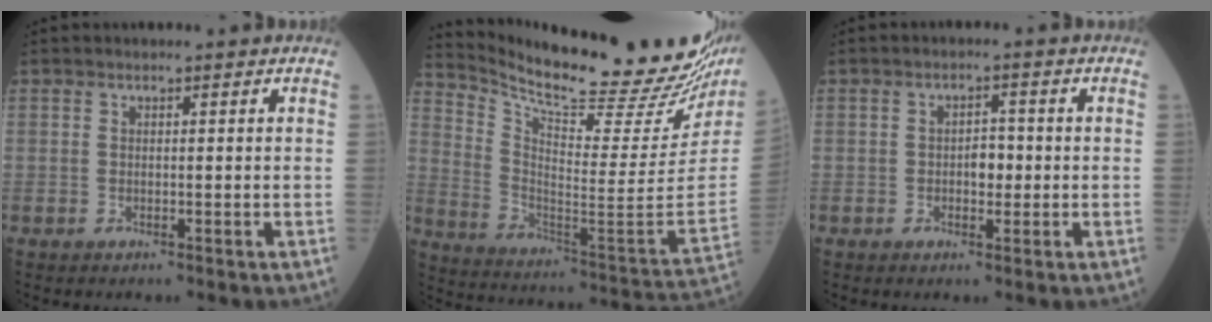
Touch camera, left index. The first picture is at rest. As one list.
[{"total": 25.7, "force": [23.0, 1.8, 11.4], "torque": [-0.201, -0.102, 0.324]}, {"total": 2.6, "force": [-0.3, 1.4, 2.1], "torque": [-0.029, 0.004, -0.006]}]